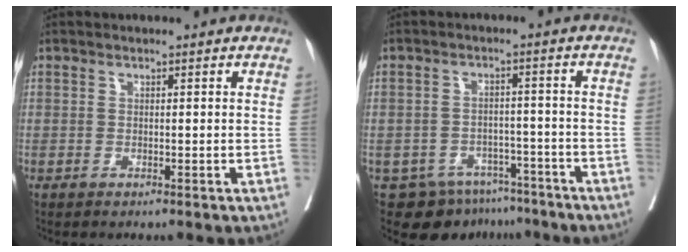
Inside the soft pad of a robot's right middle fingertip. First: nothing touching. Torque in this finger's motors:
{"motor_torque": [-0.38, -0.40, -0.09, -0.01]}